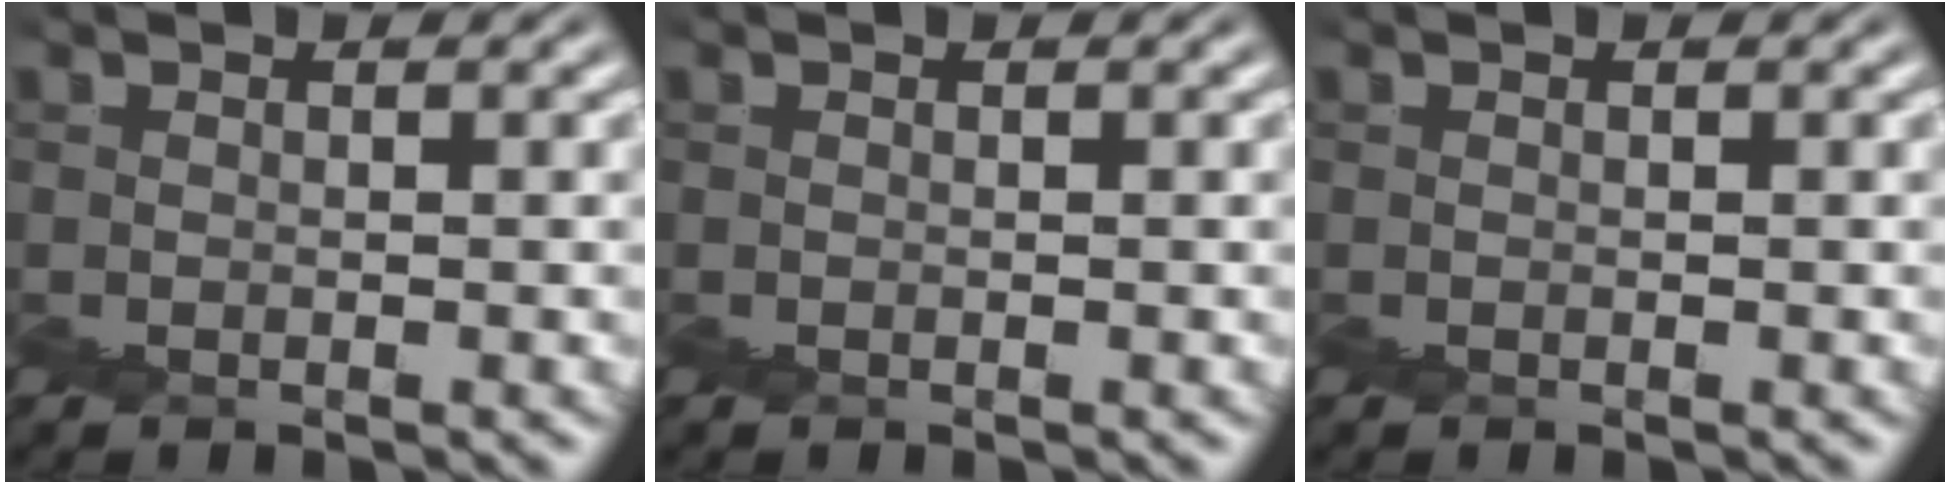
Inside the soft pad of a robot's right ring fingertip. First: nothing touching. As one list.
[{"total": 0.0}, {"total": 0.0}]